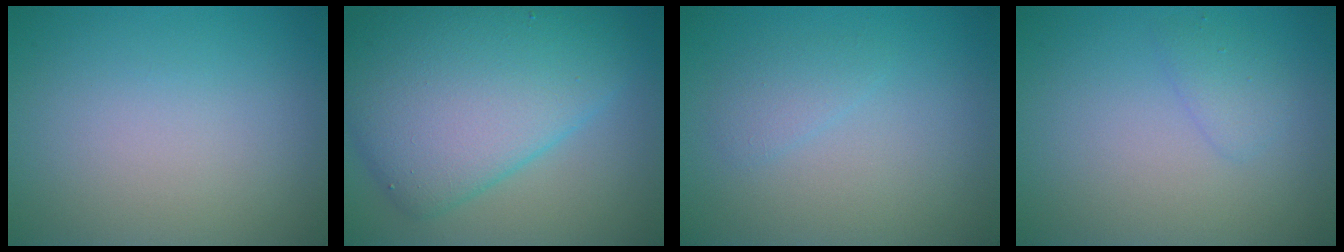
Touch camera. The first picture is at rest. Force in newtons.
{"total": 10.4, "press": 10.3, "slide": 0.2}
{"total": 1.2, "press": 1.2, "slide": 0.1}
{"total": 1.3, "press": 1.3, "slide": 0.0}